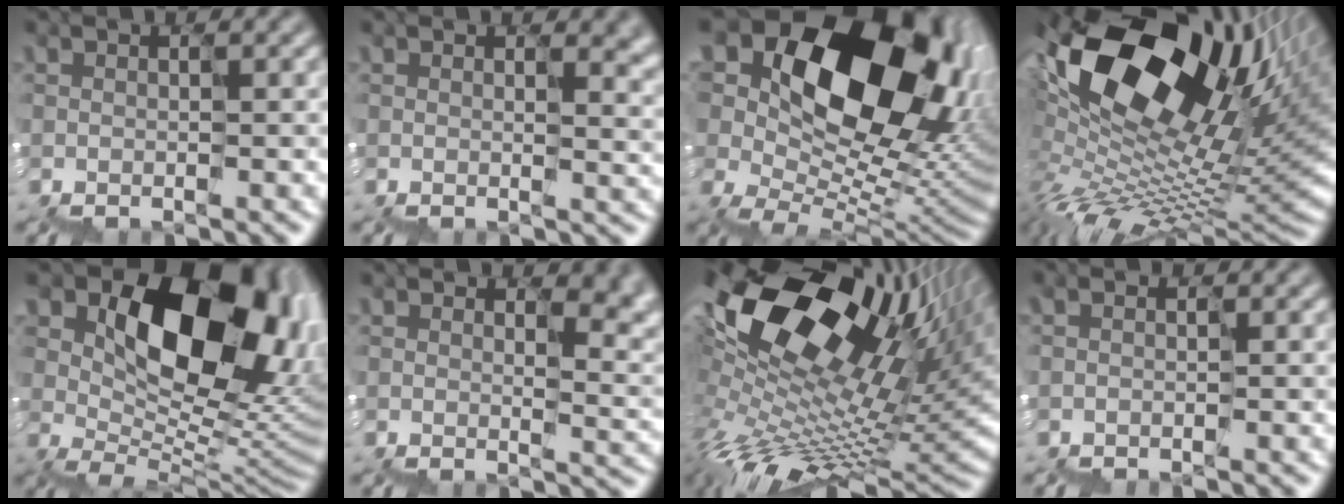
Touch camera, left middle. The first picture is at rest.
{"total": 7.7, "force": [1.6, 4.7, 5.9], "torque": [-0.060, 0.007, 0.025]}
{"total": 18.2, "force": [6.8, 11.7, 12.3], "torque": [-0.211, 0.029, 0.124]}
{"total": 15.4, "force": [5.7, 8.7, 11.3], "torque": [-0.195, 0.015, 0.112]}
{"total": 13.2, "force": [4.1, 8.4, 9.3], "torque": [-0.134, 0.004, 0.082]}
{"total": 9.4, "force": [2.5, 5.3, 7.3], "torque": [-0.073, 0.010, 0.040]}
{"total": 15.1, "force": [4.5, 8.2, 11.8], "torque": [-0.180, 0.017, 0.112]}
{"total": 0.0}